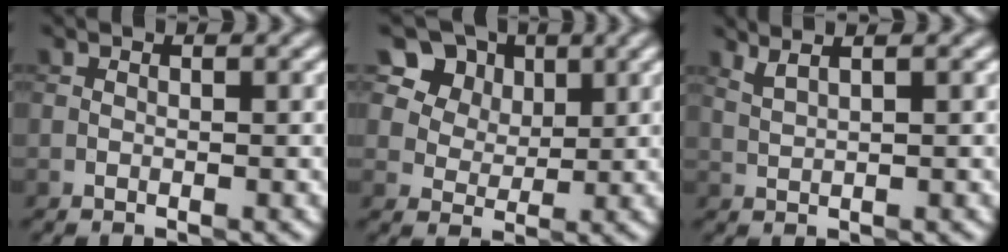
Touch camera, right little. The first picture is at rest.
{"total": 11.3, "force": [6.6, 7.9, 4.6], "torque": [-0.116, 0.023, 0.120]}
{"total": 2.5, "force": [2.0, 0.6, 1.4], "torque": [-0.013, 0.011, 0.025]}